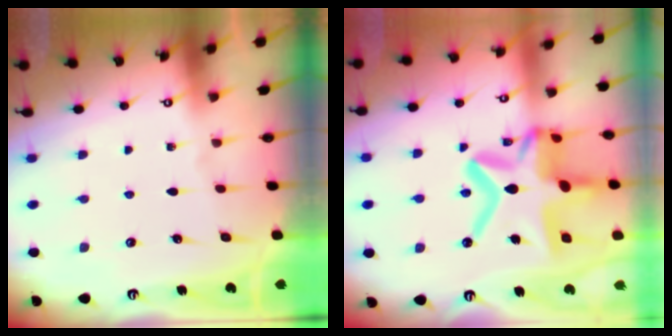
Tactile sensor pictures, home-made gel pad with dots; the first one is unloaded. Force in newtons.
{"total": 21.8, "press": 21.7, "slide": 2.0}